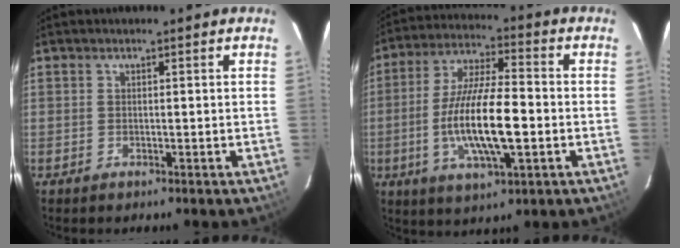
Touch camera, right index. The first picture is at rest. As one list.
[{"total": 15.1, "force": [-3.1, 3.8, 14.3], "torque": [-0.278, -0.009, -0.057]}]